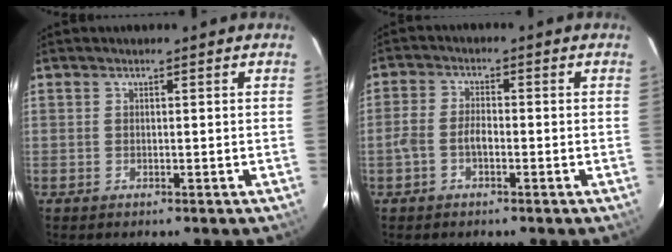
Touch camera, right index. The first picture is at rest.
{"total": 3.4, "force": [-1.5, 1.6, 2.6], "torque": [-0.060, 0.008, -0.032]}